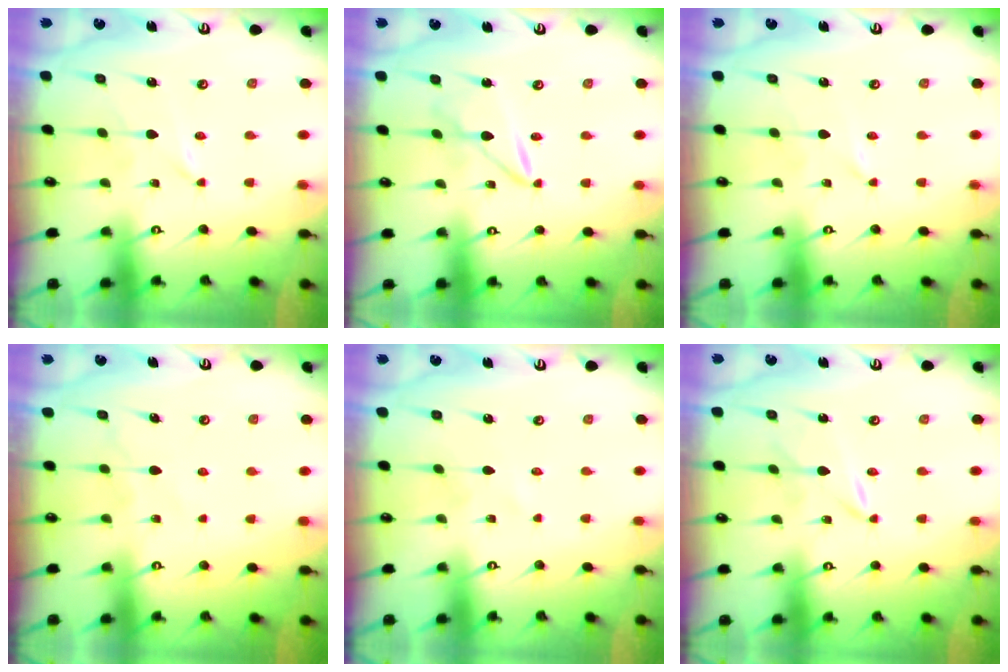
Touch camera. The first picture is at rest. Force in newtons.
{"total": 5.3, "press": 5.3, "slide": 0.5}
{"total": 0.0}
{"total": 6.1, "press": 6.1, "slide": 0.8}
{"total": 0.6, "press": 0.6, "slide": 0.1}
{"total": 1.9, "press": 1.9, "slide": 0.1}